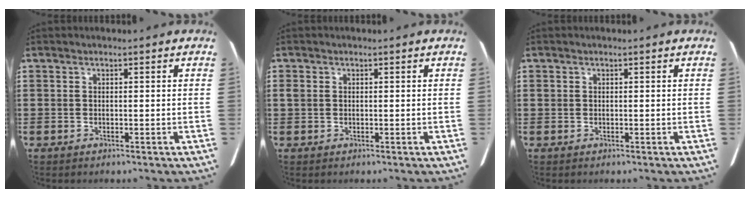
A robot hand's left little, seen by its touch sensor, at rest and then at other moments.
{"total": 1.0, "force": [0.2, 0.8, 0.6], "torque": [-0.015, 0.006, 0.003]}
{"total": 0.6, "force": [0.2, 0.5, 0.2], "torque": [-0.006, 0.005, 0.003]}